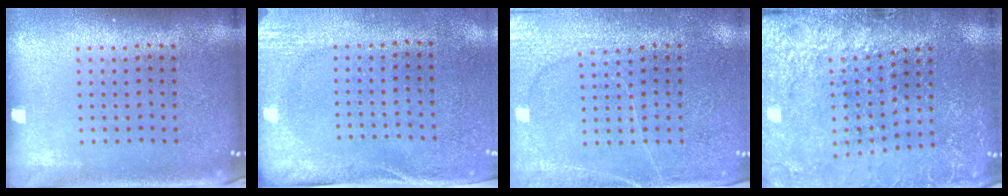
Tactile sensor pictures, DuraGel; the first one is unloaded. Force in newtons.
{"total": 2.7, "press": 2.2, "slide": 1.7}
{"total": 2.8, "press": 2.7, "slide": 0.8}
{"total": 2.9, "press": 2.9, "slide": 0.3}